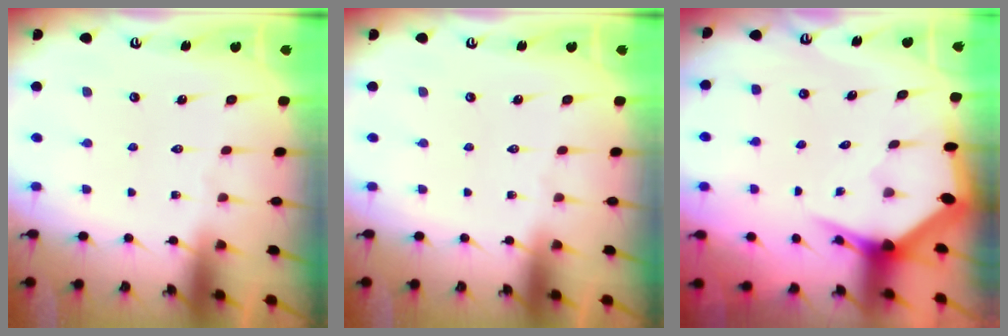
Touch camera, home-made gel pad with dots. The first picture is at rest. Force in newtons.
{"total": 0.0}
{"total": 4.9, "press": 4.9, "slide": 0.5}